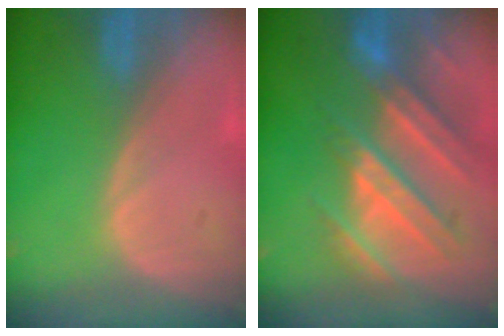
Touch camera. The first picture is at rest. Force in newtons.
{"total": 10.7, "press": 9.6, "slide": 4.6}